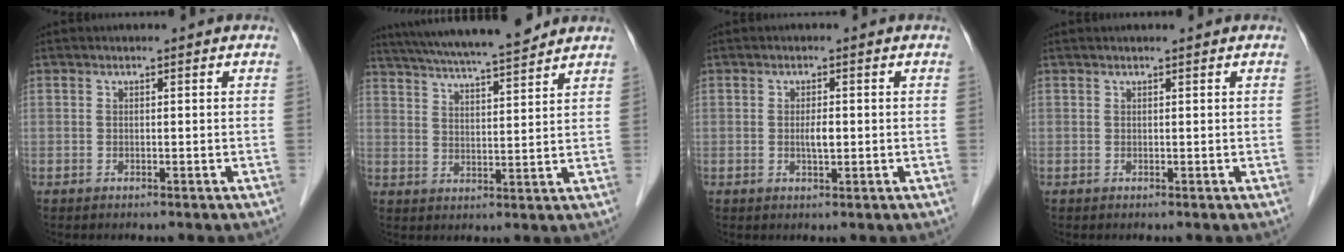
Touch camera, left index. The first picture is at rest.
{"total": 16.4, "force": [14.6, 0.7, 7.6], "torque": [-0.138, 0.026, 0.228]}
{"total": 2.2, "force": [0.1, 0.5, 2.1], "torque": [-0.043, 0.000, 0.003]}
{"total": 2.6, "force": [2.2, 0.0, 1.5], "torque": [-0.019, 0.028, 0.037]}